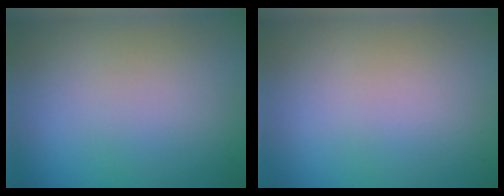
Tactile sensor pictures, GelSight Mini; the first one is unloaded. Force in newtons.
{"total": 0.0}